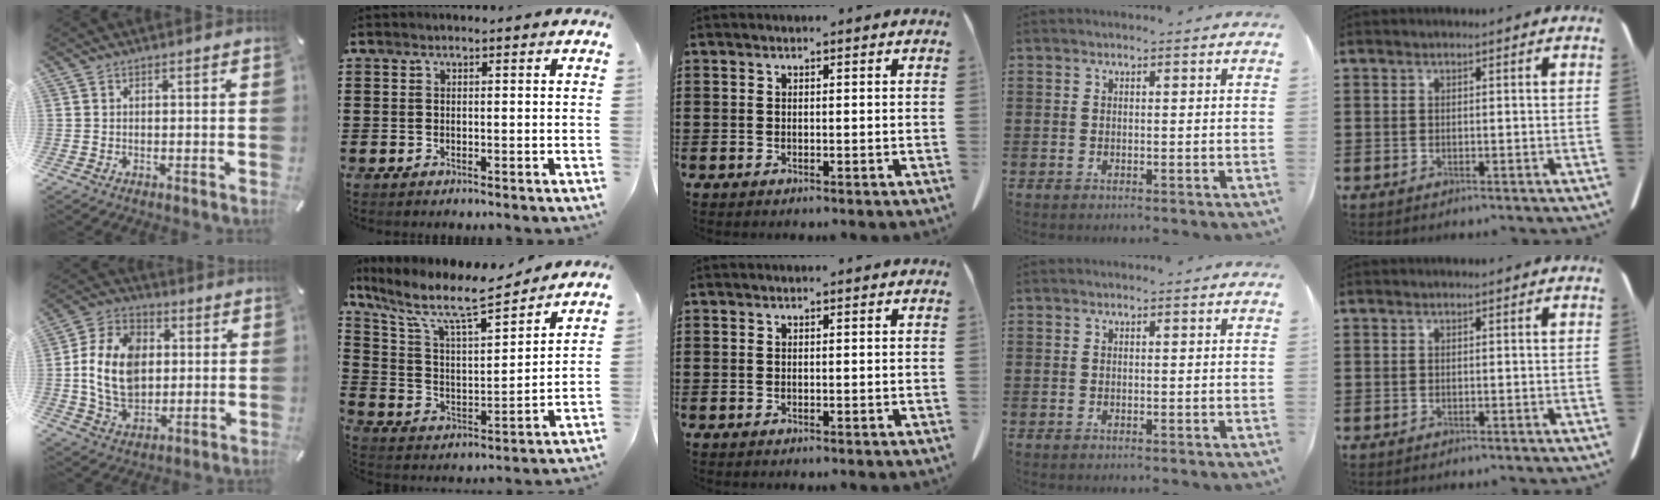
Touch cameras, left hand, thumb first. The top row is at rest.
{"thumb": {"total": 14.9, "force": [0.5, 11.3, 9.7], "torque": [-0.217, 0.014, 0.008]}, "index": {"total": 10.0, "force": [7.7, 2.1, 5.9], "torque": [-0.148, -0.043, 0.128]}}